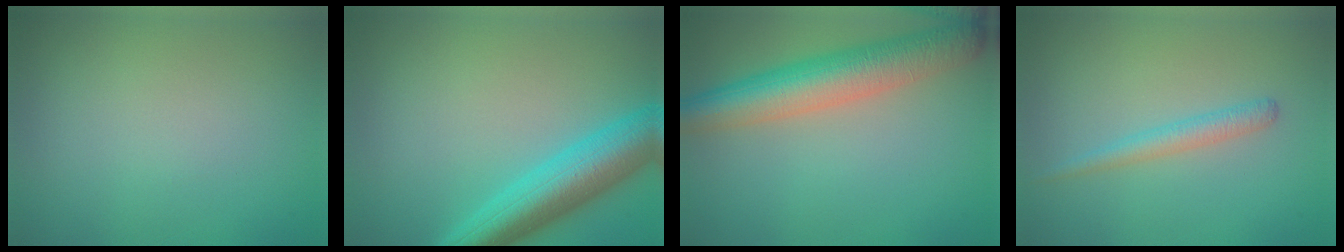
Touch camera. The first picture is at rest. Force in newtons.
{"total": 7.1, "press": 7.0, "slide": 0.3}
{"total": 7.0, "press": 7.0, "slide": 0.3}
{"total": 1.9, "press": 1.8, "slide": 0.1}